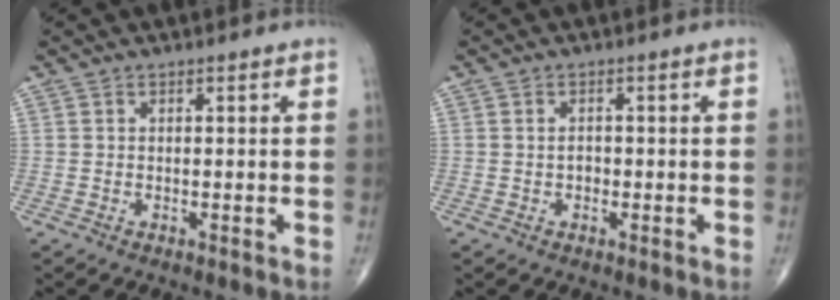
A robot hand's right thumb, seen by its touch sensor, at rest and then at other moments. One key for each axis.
{"total": 1.3, "fx": -0.2, "fy": 1.0, "fz": 0.9, "tx": -0.011, "ty": 0.003, "tz": -0.003}